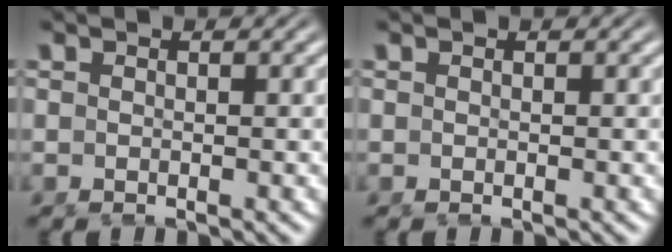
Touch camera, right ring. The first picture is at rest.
{"total": 0.0}